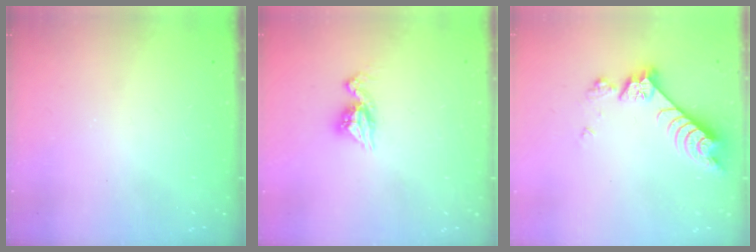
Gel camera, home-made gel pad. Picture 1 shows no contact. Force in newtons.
{"total": 8.1, "press": 8.1, "slide": 0.6}
{"total": 8.1, "press": 8.1, "slide": 0.8}